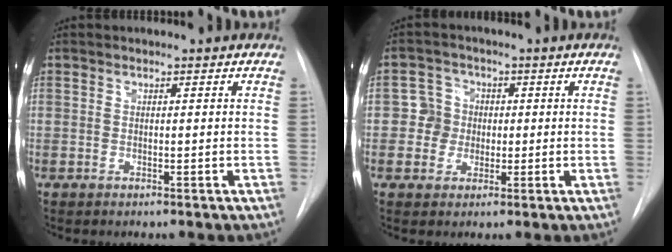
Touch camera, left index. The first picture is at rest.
{"total": 4.3, "force": [-0.2, 4.2, 0.6], "torque": [-0.005, 0.016, -0.001]}